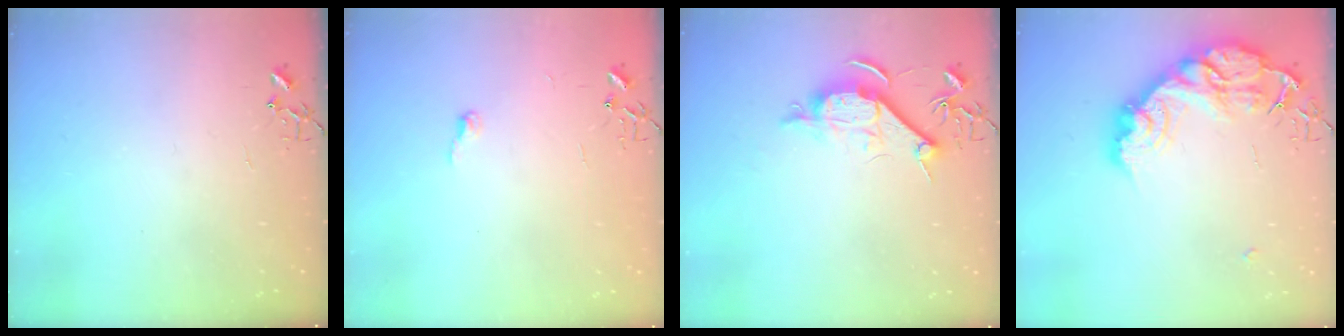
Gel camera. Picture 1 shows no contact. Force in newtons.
{"total": 4.4, "press": 4.4, "slide": 0.4}
{"total": 9.3, "press": 9.2, "slide": 1.1}
{"total": 25.5, "press": 25.4, "slide": 2.1}